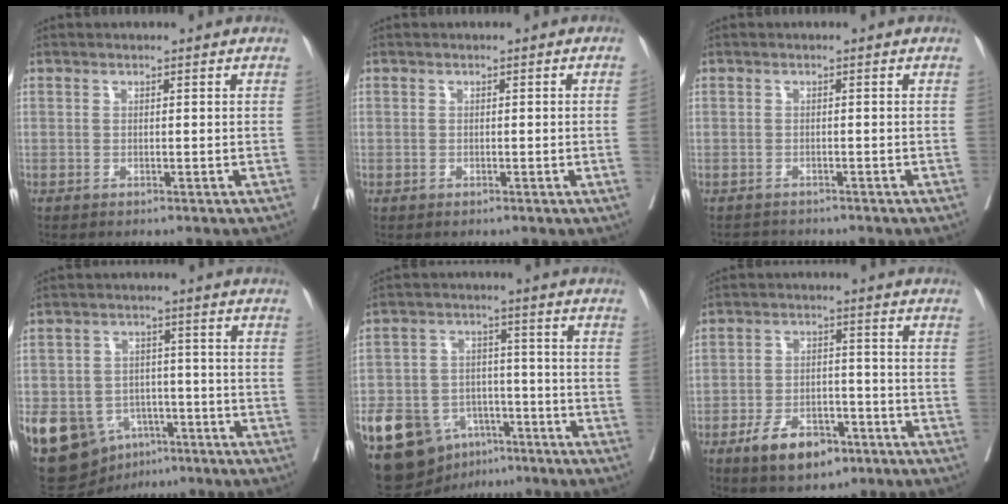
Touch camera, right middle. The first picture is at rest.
{"total": 0.9, "force": [-0.1, -0.3, 0.9], "torque": [-0.013, 0.003, 0.000]}
{"total": 1.9, "force": [-1.7, 0.8, -0.4], "torque": [0.005, -0.003, -0.030]}
{"total": 16.4, "force": [-7.6, 12.3, 7.7], "torque": [-0.165, 0.013, -0.110]}
{"total": 14.2, "force": [-7.8, 9.7, 6.9], "torque": [-0.122, 0.019, -0.120]}
{"total": 8.5, "force": [-5.1, 4.3, 5.3], "torque": [-0.088, 0.002, -0.082]}